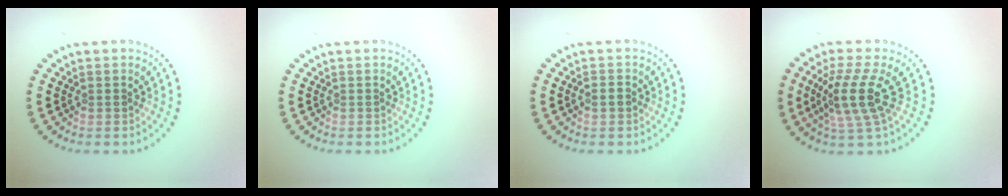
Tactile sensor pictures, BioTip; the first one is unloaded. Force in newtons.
{"total": 0.0}
{"total": 1.5, "press": 1.4, "slide": 0.1}
{"total": 4.2, "press": 3.5, "slide": 2.4}